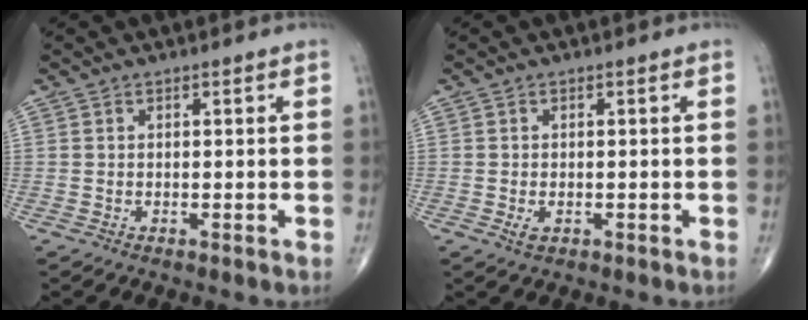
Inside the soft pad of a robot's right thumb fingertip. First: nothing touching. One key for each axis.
{"total": 1.8, "fx": -0.5, "fy": 1.1, "fz": 1.3, "tx": -0.025, "ty": -0.001, "tz": -0.007}